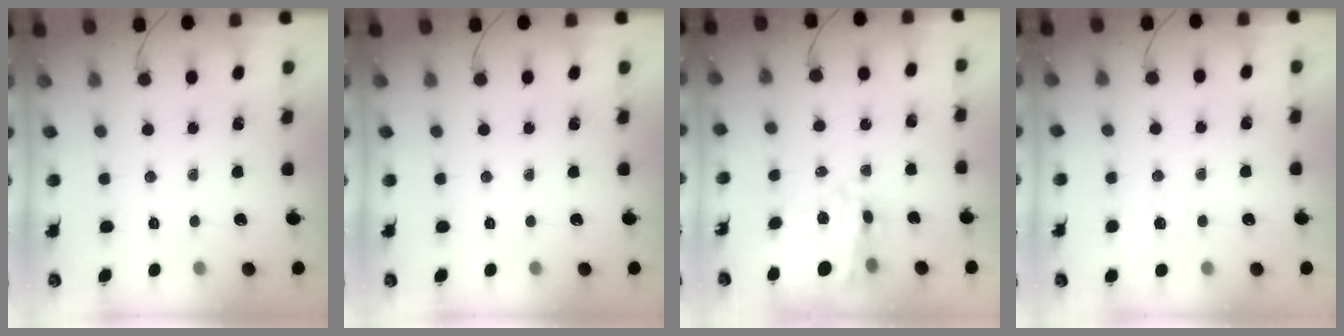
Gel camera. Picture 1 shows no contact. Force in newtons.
{"total": 0.0}
{"total": 17.2, "press": 16.8, "slide": 3.7}
{"total": 1.9, "press": 0.8, "slide": 1.8}